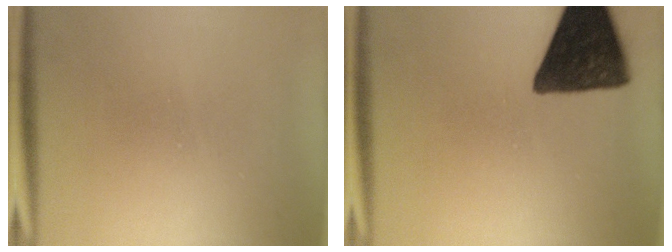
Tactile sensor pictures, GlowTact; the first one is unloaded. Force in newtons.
{"total": 13.3}